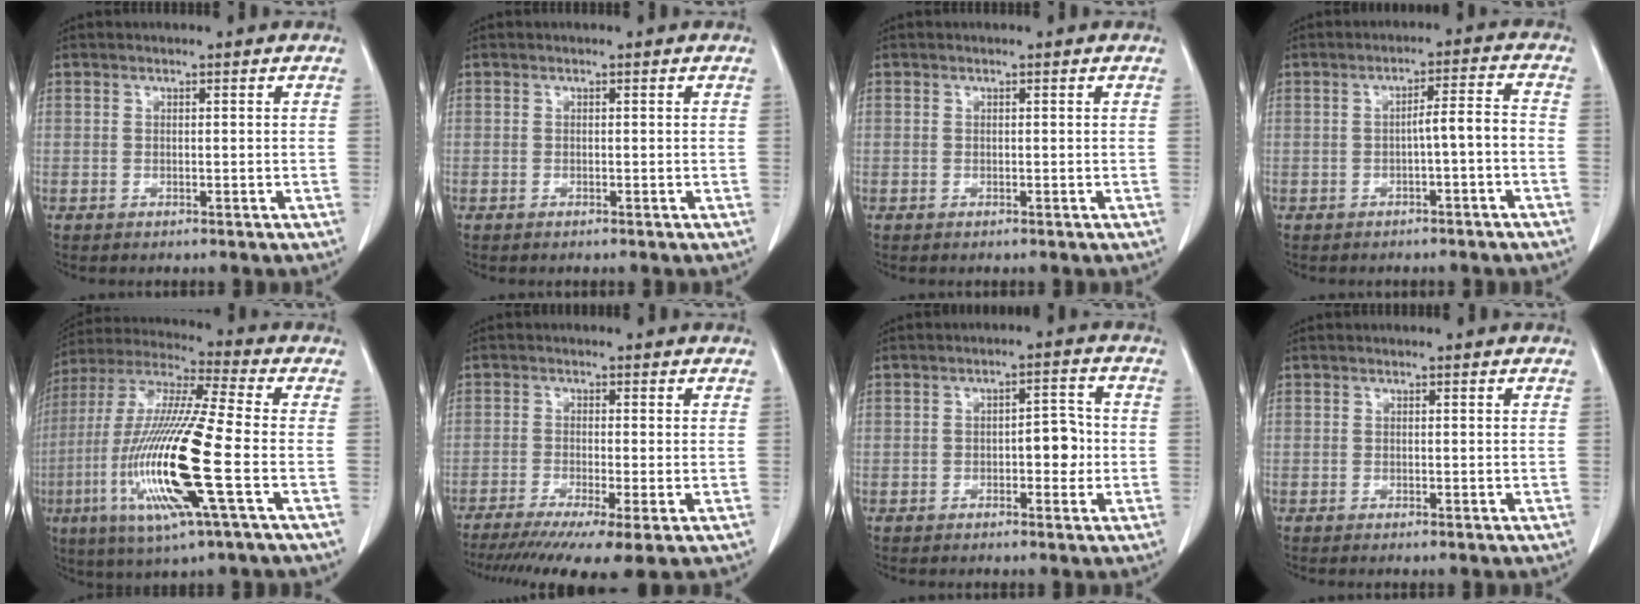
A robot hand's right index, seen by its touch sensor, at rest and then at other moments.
{"total": 0.0}
{"total": 0.0}
{"total": 6.5, "force": [-0.3, -1.4, 6.4], "torque": [-0.099, 0.006, -0.004]}
{"total": 19.7, "force": [-5.1, 0.9, 19.0], "torque": [-0.406, -0.022, -0.102]}
{"total": 11.4, "force": [-7.7, 0.8, 8.3], "torque": [-0.132, -0.022, -0.125]}
{"total": 4.6, "force": [-0.8, 2.1, 4.0], "torque": [-0.048, 0.012, -0.011]}
{"total": 0.0}